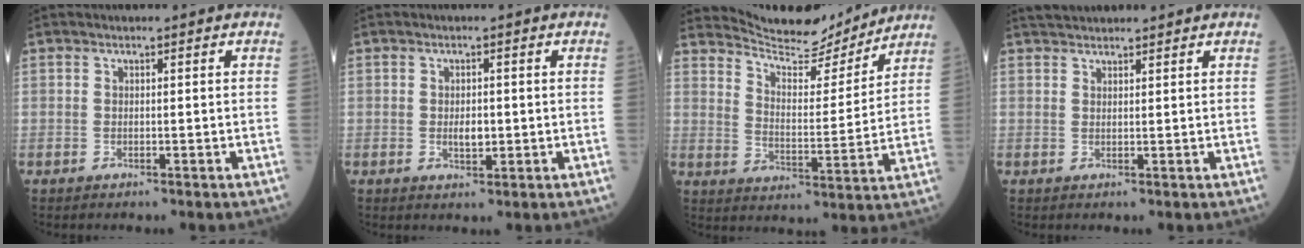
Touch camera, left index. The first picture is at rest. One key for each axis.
{"total": 2.2, "fx": -0.1, "fy": 1.0, "fz": 1.9, "tx": -0.037, "ty": -0.001, "tz": 0.001}
{"total": 11.9, "fx": 11.8, "fy": 1.2, "fz": 1.6, "tx": -0.037, "ty": -0.004, "tz": 0.186}
{"total": 4.2, "fx": 4.0, "fy": 0.4, "fz": 1.1, "tx": -0.017, "ty": 0.036, "tz": 0.070}